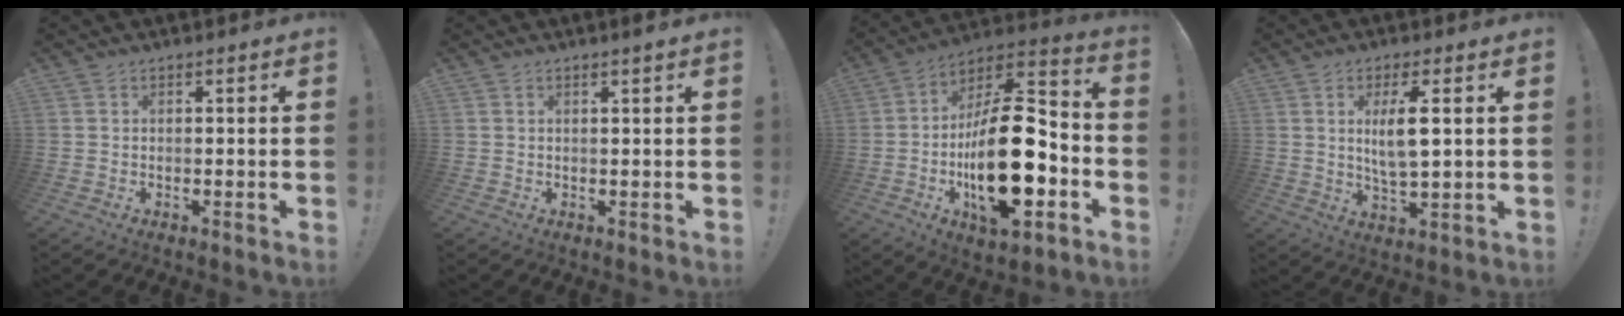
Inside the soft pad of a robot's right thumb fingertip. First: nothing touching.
{"total": 1.7, "force": [0.9, -0.3, 1.5], "torque": [-0.025, -0.001, 0.015]}
{"total": 26.5, "force": [-6.0, 12.2, 22.7], "torque": [-0.390, 0.037, -0.090]}
{"total": 8.2, "force": [2.0, 2.3, 7.6], "torque": [-0.141, -0.012, 0.027]}